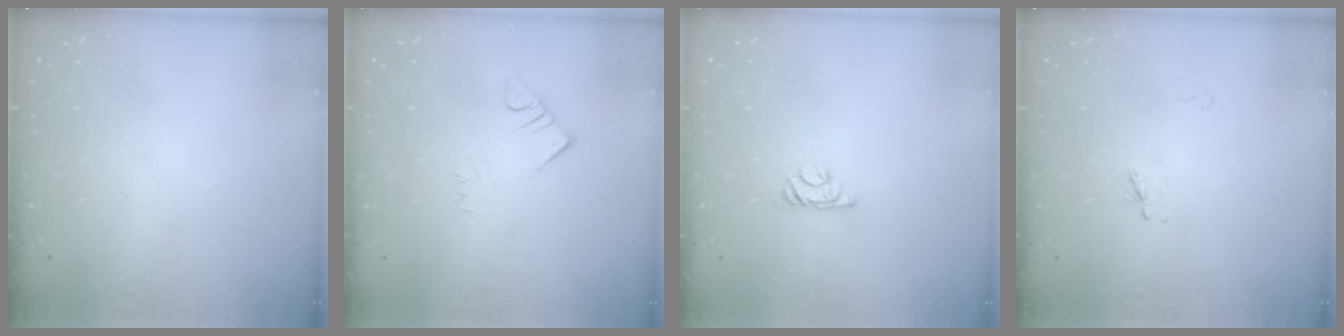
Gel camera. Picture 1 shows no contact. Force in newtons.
{"total": 2.8, "press": 2.8, "slide": 0.2}
{"total": 4.3, "press": 4.3, "slide": 0.7}
{"total": 2.3, "press": 2.3, "slide": 0.3}